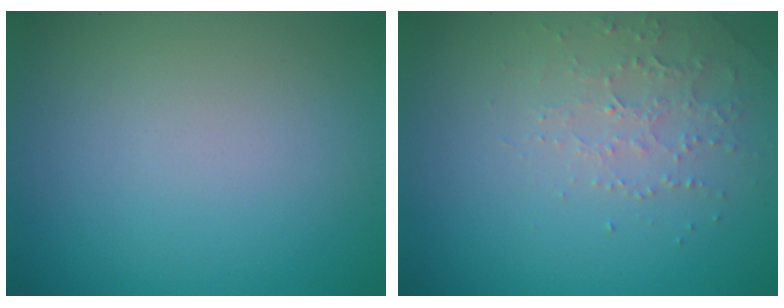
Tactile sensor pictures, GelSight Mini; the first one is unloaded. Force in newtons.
{"total": 2.2, "press": 2.1, "slide": 0.6}